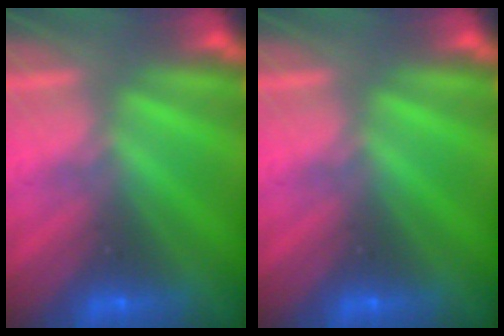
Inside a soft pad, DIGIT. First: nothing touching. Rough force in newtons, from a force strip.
{"total": 0.0}